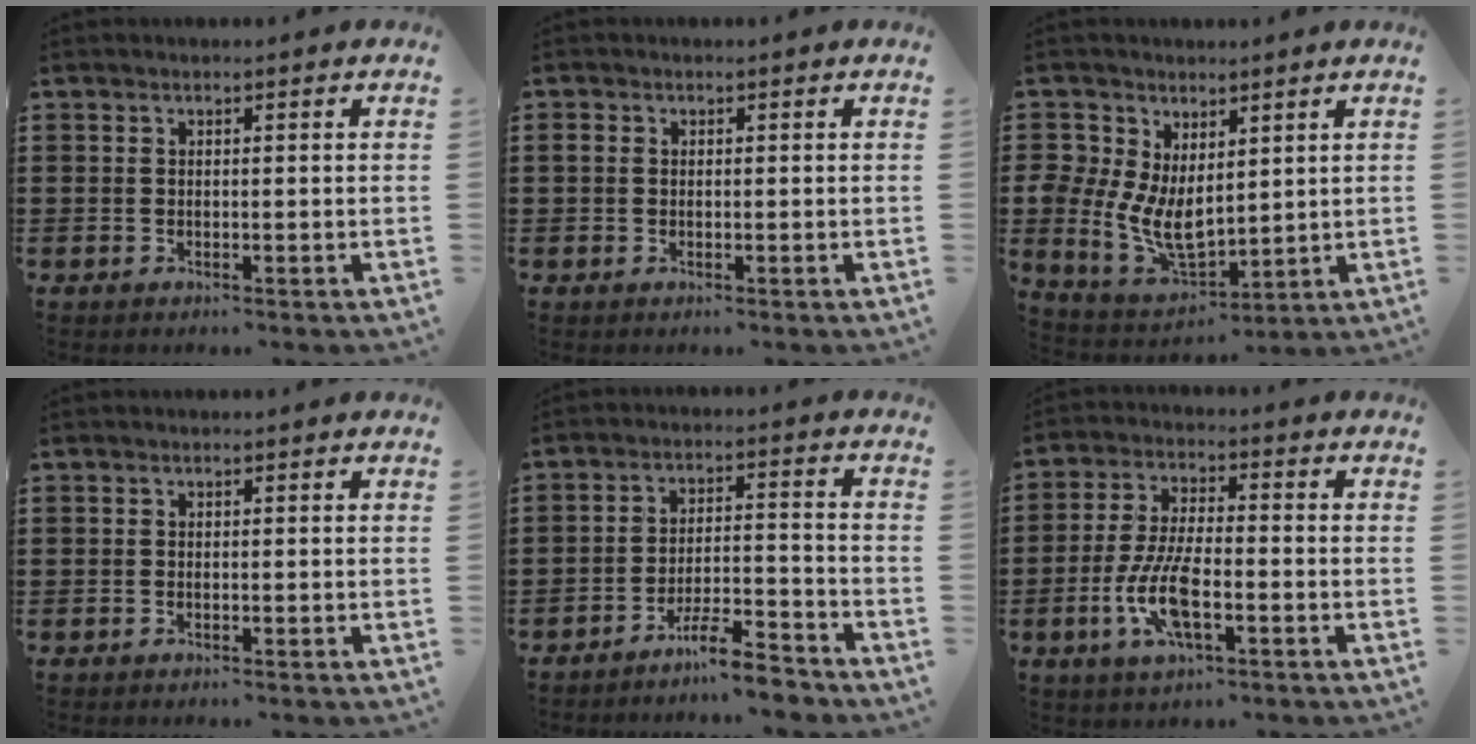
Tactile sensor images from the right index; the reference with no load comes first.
{"total": 0.9, "force": [0.1, 0.8, 0.5], "torque": [-0.011, 0.005, 0.002]}
{"total": 7.5, "force": [1.3, 5.3, 5.2], "torque": [-0.130, -0.002, 0.027]}
{"total": 0.0}
{"total": 6.6, "force": [-5.8, 0.6, 2.9], "torque": [-0.054, 0.003, -0.112]}
{"total": 9.3, "force": [-3.0, 3.2, 8.1], "torque": [-0.180, -0.012, -0.059]}